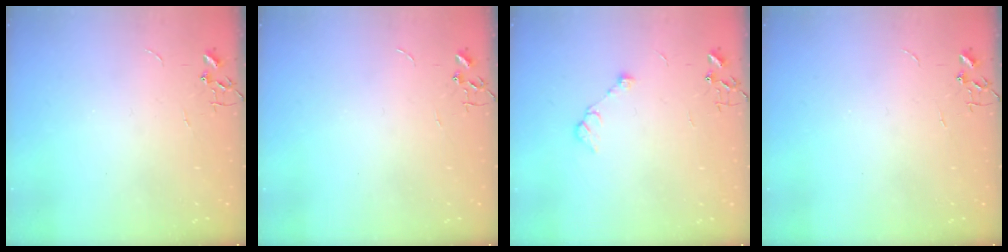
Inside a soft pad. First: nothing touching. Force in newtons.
{"total": 0.0}
{"total": 8.1, "press": 8.1, "slide": 0.9}
{"total": 0.0}